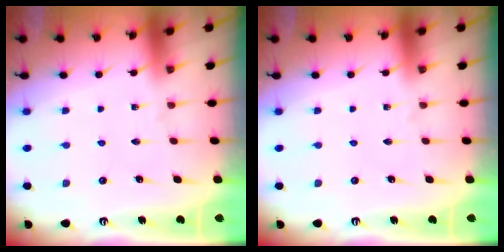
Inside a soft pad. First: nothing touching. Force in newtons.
{"total": 0.0}